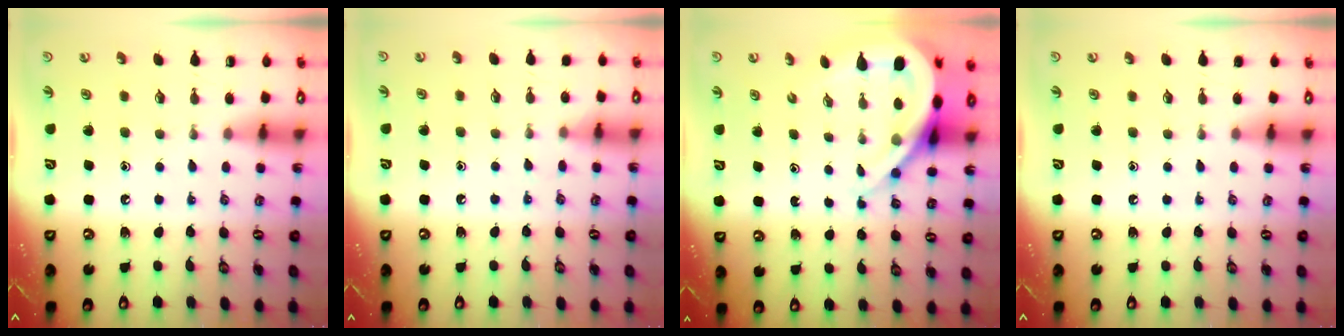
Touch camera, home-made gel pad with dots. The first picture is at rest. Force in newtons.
{"total": 4.7, "press": 4.7, "slide": 0.7}
{"total": 11.1, "press": 11.0, "slide": 1.4}
{"total": 0.0}